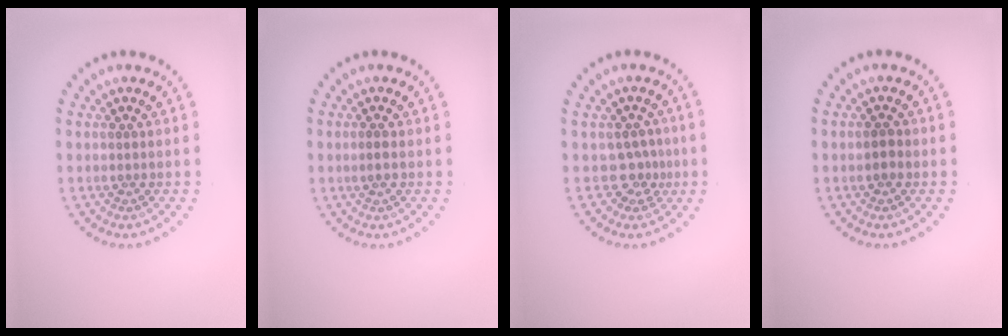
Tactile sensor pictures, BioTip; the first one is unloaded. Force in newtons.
{"total": 0.8, "press": 0.8, "slide": 0.1}
{"total": 2.0, "press": 1.4, "slide": 1.5}
{"total": 1.2, "press": 1.2, "slide": 0.1}